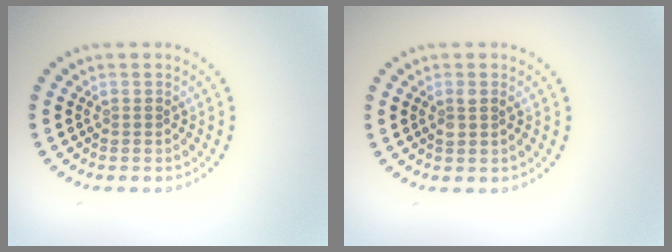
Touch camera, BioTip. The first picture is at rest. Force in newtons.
{"total": 1.2, "press": 1.1, "slide": 0.5}